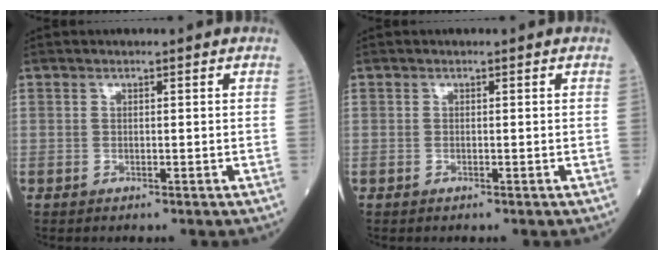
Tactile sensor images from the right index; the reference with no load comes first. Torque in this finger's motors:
{"motor_torque": [0.03, 0.00, 0.03, -0.01]}